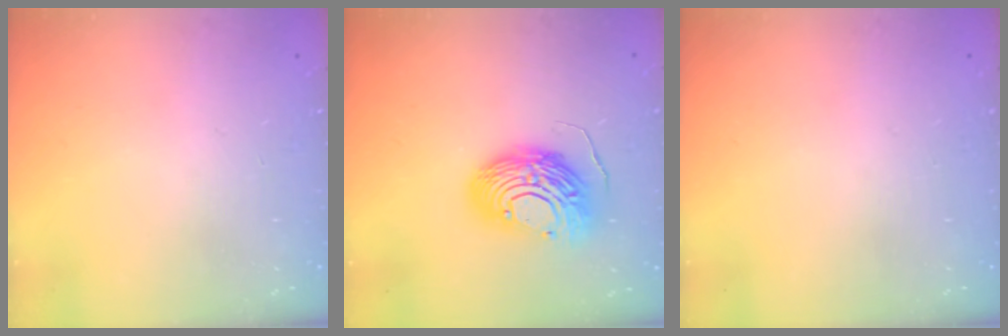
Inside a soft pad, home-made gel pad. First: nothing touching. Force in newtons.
{"total": 13.1, "press": 13.1, "slide": 1.3}
{"total": 0.0}